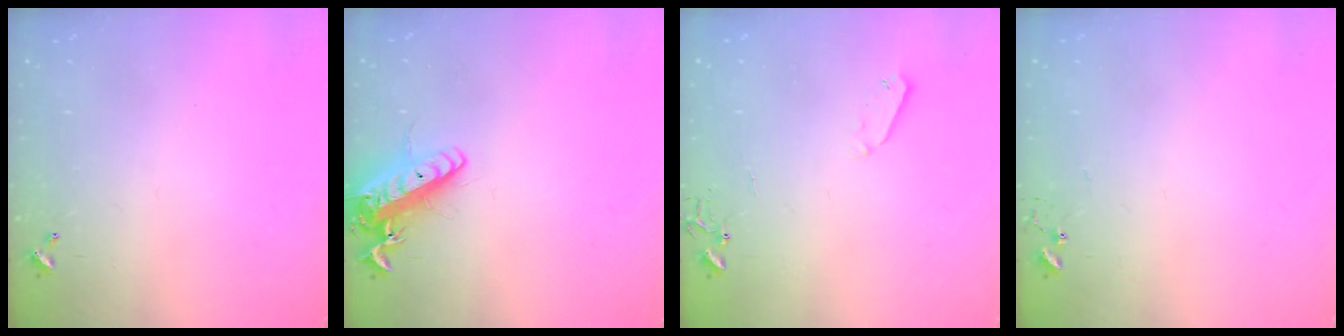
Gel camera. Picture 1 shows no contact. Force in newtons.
{"total": 14.7, "press": 14.4, "slide": 2.8}
{"total": 3.3, "press": 3.2, "slide": 0.7}
{"total": 5.2, "press": 5.2, "slide": 0.4}